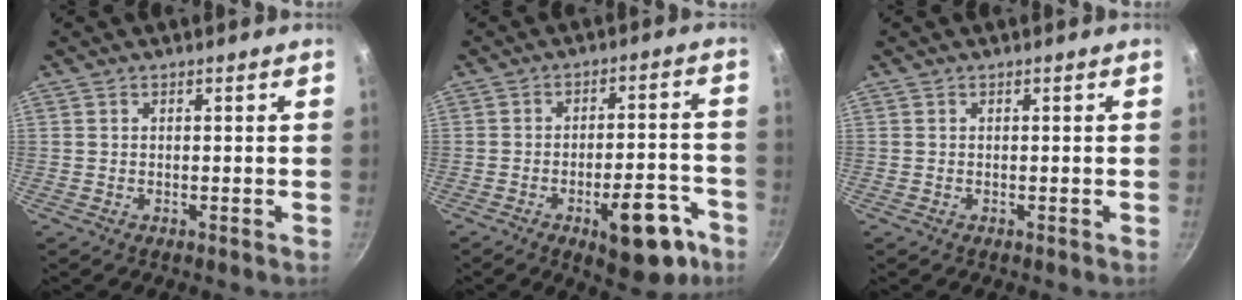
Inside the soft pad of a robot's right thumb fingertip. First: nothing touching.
{"total": 13.5, "force": [-6.8, 5.7, 10.2], "torque": [-0.091, 0.046, -0.082]}
{"total": 0.0}